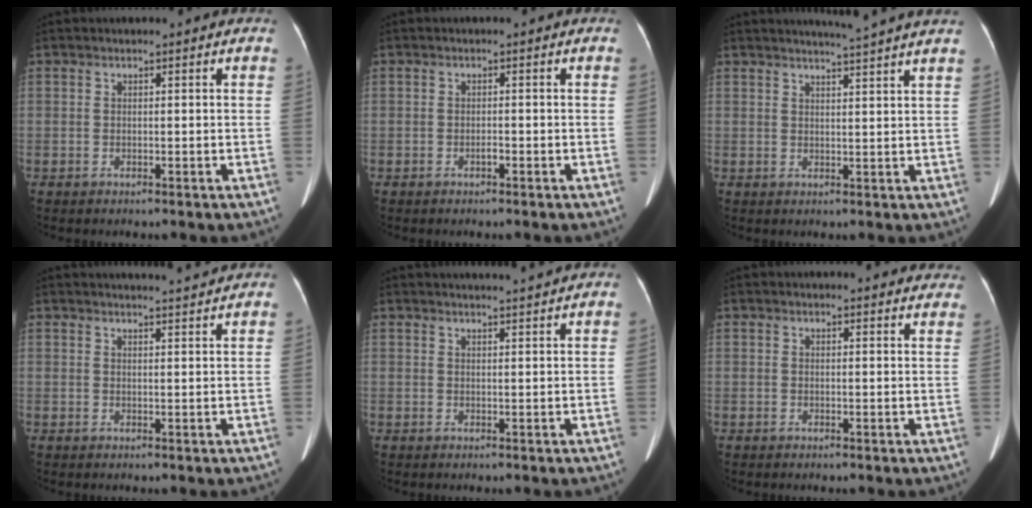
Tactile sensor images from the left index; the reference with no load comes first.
{"total": 0.7, "force": [-0.5, 0.2, 0.4], "torque": [-0.008, 0.001, -0.007]}
{"total": 7.0, "force": [6.3, -1.5, 2.6], "torque": [-0.038, 0.000, 0.070]}
{"total": 5.5, "force": [5.3, -0.7, 1.3], "torque": [-0.021, 0.005, 0.062]}
{"total": 5.6, "force": [5.2, -0.9, 1.6], "torque": [-0.022, 0.009, 0.062]}
{"total": 8.7, "force": [8.4, 1.7, 1.8], "torque": [0.004, -0.004, 0.067]}